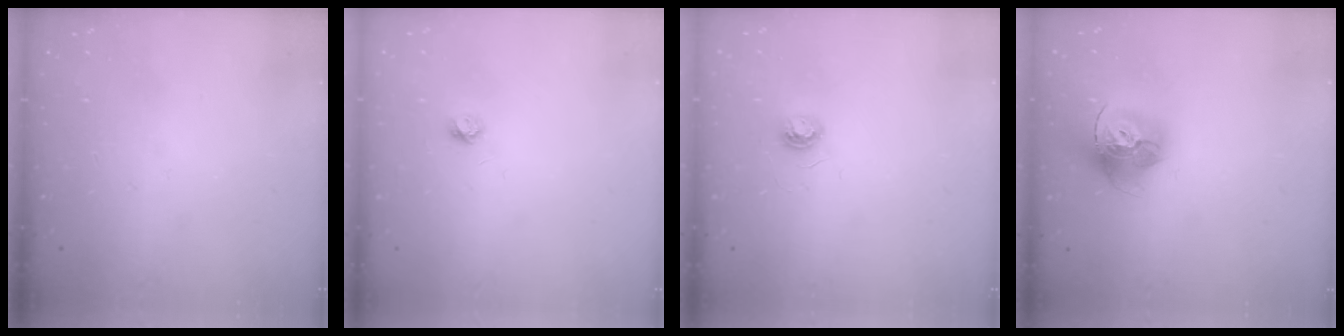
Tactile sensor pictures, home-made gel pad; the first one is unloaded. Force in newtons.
{"total": 3.7, "press": 3.7, "slide": 0.4}
{"total": 3.7, "press": 3.7, "slide": 0.4}
{"total": 15.7, "press": 15.6, "slide": 1.7}